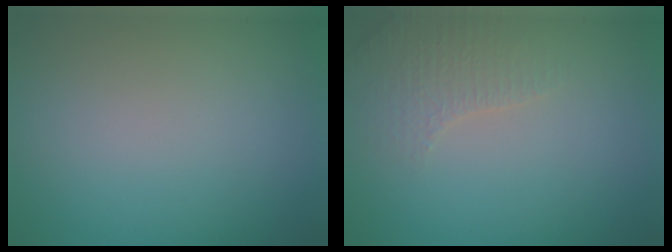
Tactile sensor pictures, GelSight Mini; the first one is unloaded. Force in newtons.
{"total": 2.3, "press": 2.2, "slide": 0.7}